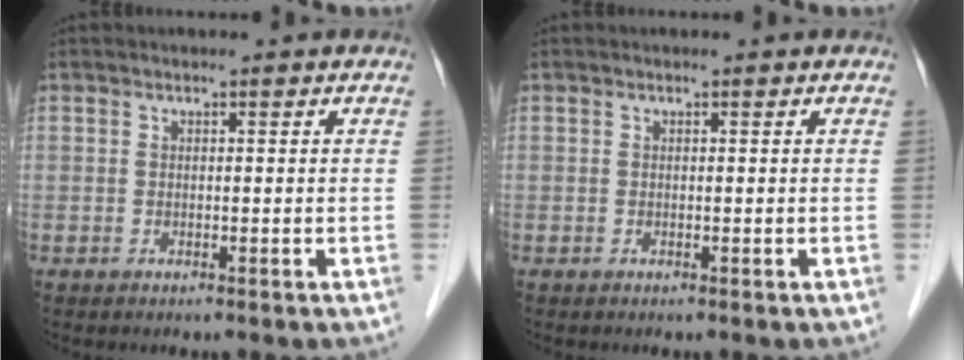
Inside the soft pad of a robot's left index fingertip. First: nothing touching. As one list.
[{"total": 0.0}]